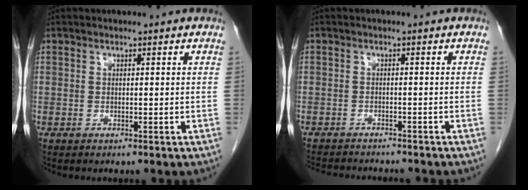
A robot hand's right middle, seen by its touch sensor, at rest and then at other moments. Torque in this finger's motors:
{"motor_torque": [0.62, -0.58, 0.04, 0.02]}